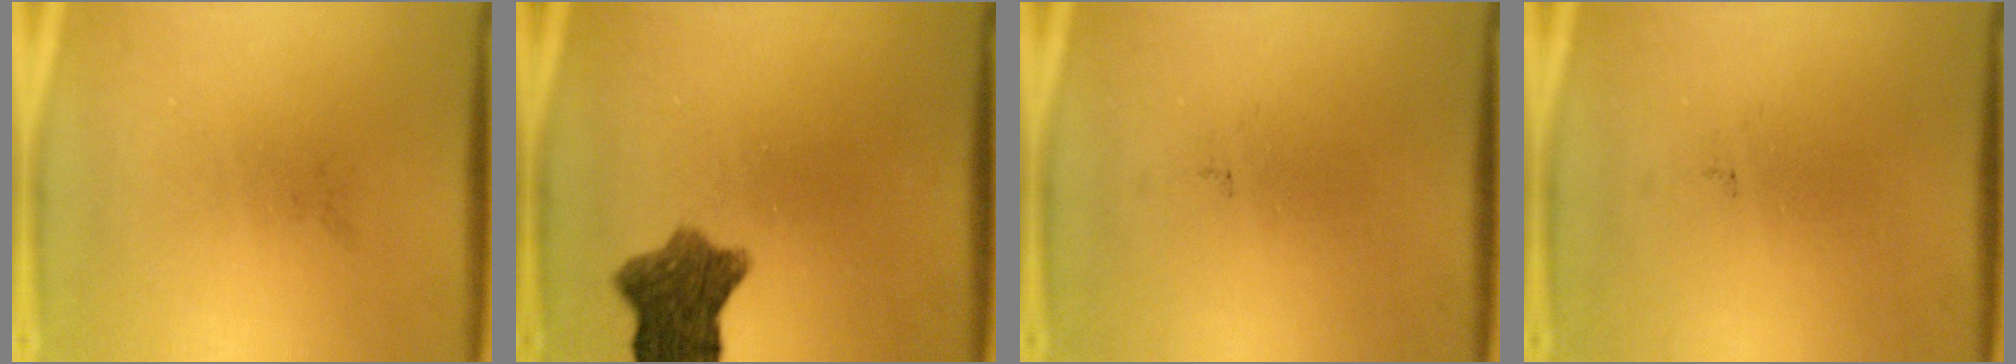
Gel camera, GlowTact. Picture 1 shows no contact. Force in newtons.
{"total": 8.2}
{"total": 0.0}
{"total": 0.0}